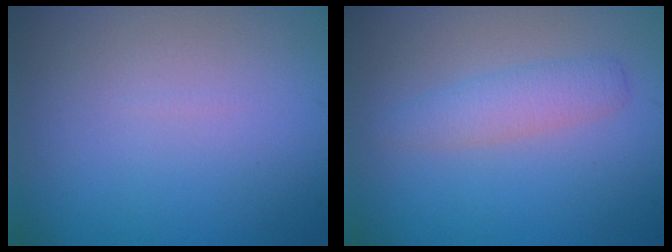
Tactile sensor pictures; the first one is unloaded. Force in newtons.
{"total": 2.3, "press": 2.3, "slide": 0.0}